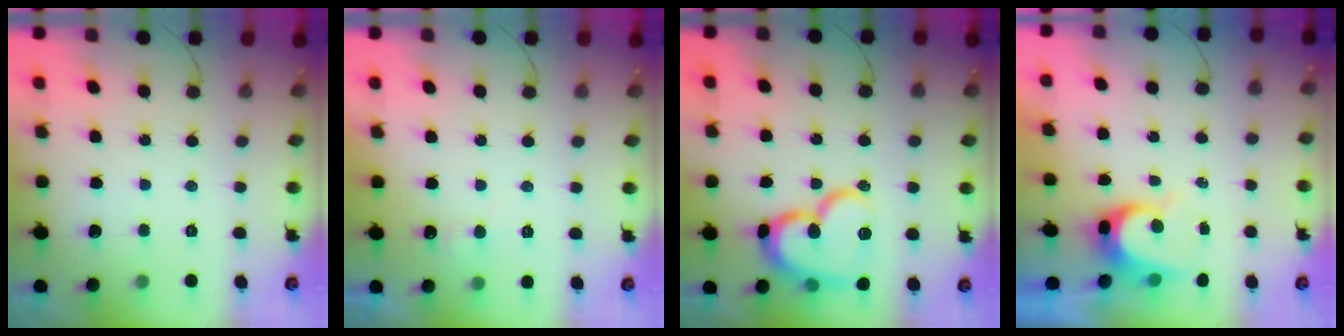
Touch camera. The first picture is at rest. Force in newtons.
{"total": 4.7, "press": 4.7, "slide": 0.4}
{"total": 18.2, "press": 18.1, "slide": 2.1}
{"total": 7.1, "press": 7.1, "slide": 0.7}